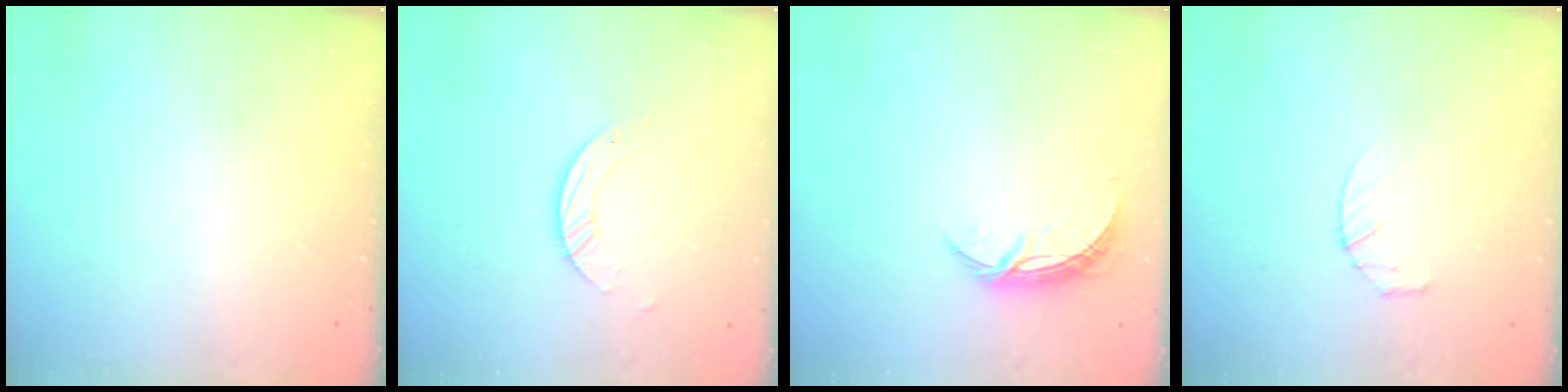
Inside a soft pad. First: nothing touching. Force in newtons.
{"total": 3.9, "press": 3.9, "slide": 0.1}
{"total": 7.2, "press": 7.2, "slide": 0.4}
{"total": 2.8, "press": 2.8, "slide": 0.4}